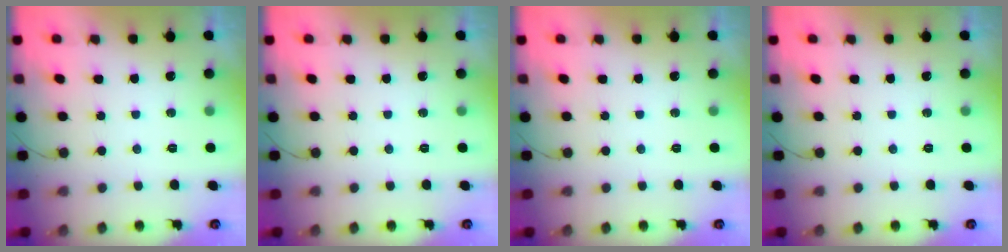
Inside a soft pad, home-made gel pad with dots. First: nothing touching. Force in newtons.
{"total": 0.0}
{"total": 0.0}
{"total": 0.0}